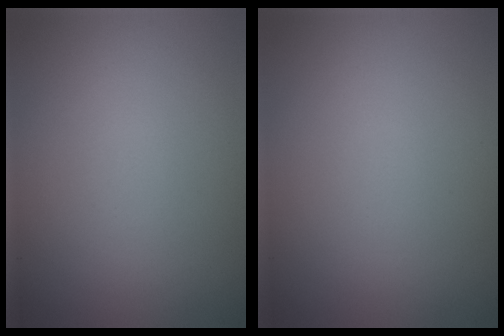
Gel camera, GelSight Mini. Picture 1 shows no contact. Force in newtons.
{"total": 0.0}